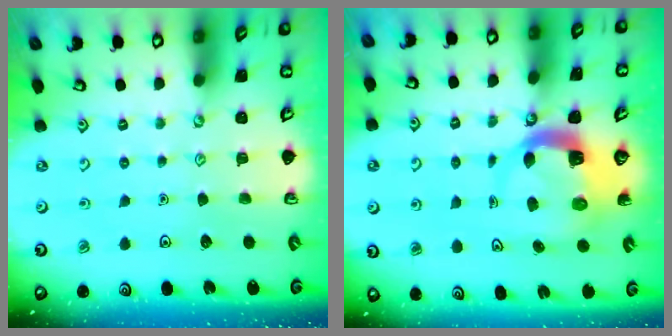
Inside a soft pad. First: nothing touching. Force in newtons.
{"total": 5.3, "press": 5.3, "slide": 0.8}